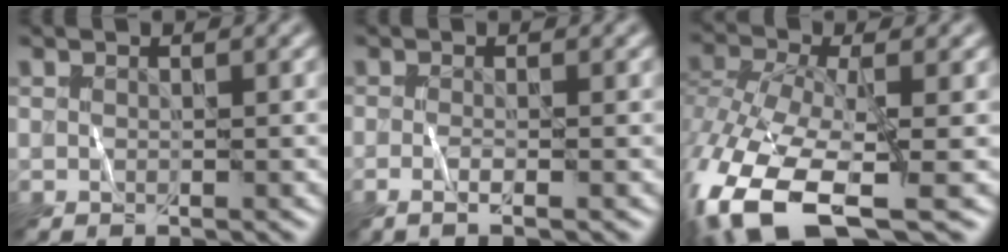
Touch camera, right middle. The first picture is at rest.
{"total": 1.8, "force": [-0.6, 0.5, 1.6], "torque": [-0.029, -0.007, -0.015]}
{"total": 14.3, "force": [-6.7, 6.2, 11.0], "torque": [-0.258, -0.027, -0.113]}